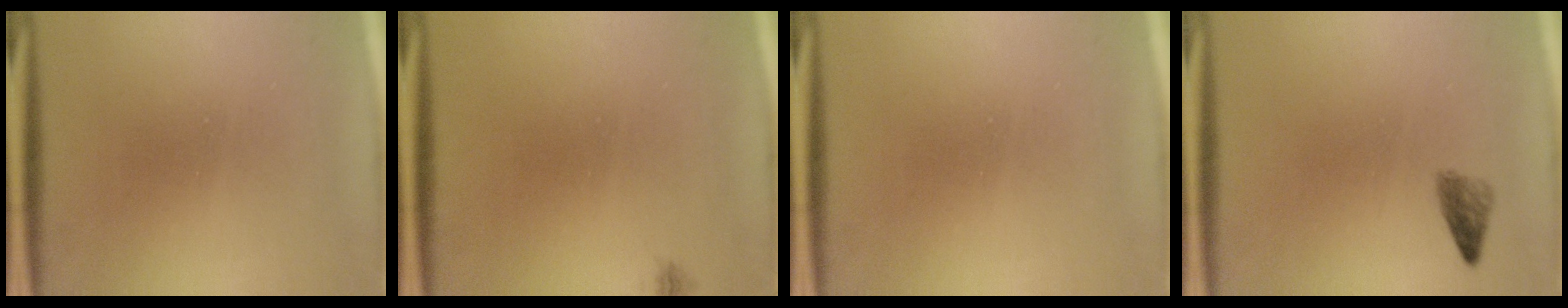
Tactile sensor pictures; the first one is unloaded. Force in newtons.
{"total": 0.7}
{"total": 0.0}
{"total": 1.7}